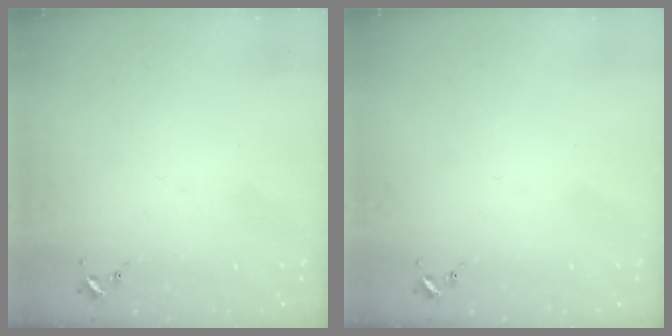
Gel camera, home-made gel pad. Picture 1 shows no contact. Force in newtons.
{"total": 0.0}